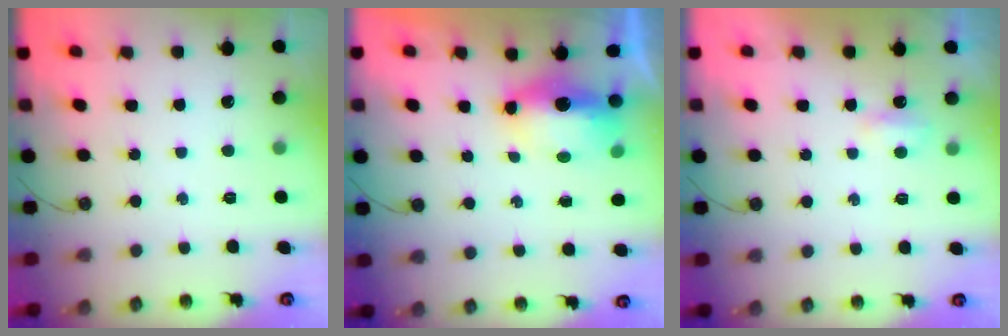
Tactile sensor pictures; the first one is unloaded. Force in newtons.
{"total": 15.5, "press": 9.3, "slide": 12.4}
{"total": 2.9, "press": 2.8, "slide": 0.6}